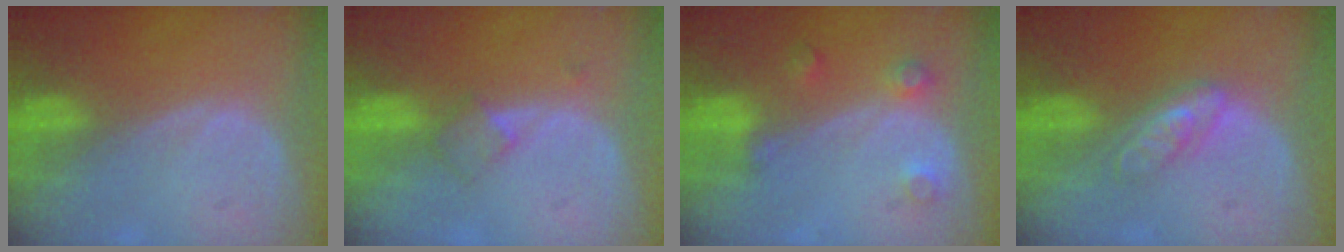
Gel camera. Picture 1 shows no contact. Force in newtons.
{"total": 2.7, "press": 2.4, "slide": 1.1}
{"total": 3.6, "press": 3.3, "slide": 1.5}
{"total": 4.8, "press": 4.3, "slide": 2.1}